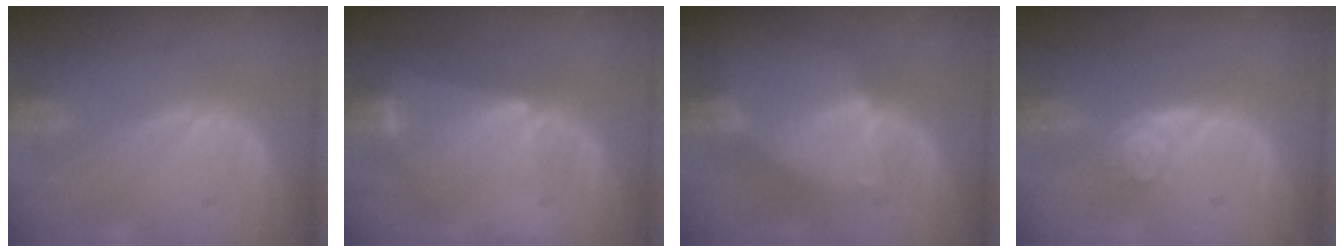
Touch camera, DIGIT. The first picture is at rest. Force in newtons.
{"total": 6.9, "press": 6.2, "slide": 2.9}
{"total": 6.6, "press": 6.2, "slide": 2.4}
{"total": 3.9, "press": 3.5, "slide": 1.9}